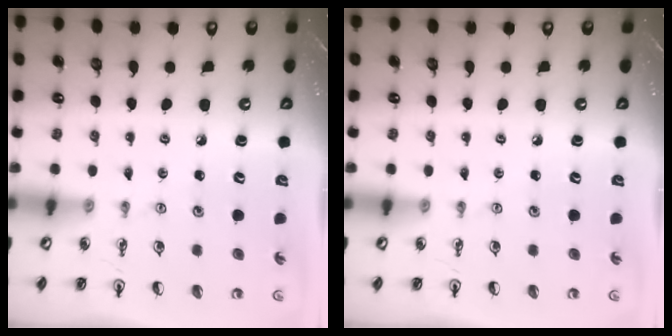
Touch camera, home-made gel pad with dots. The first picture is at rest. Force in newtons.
{"total": 0.0}